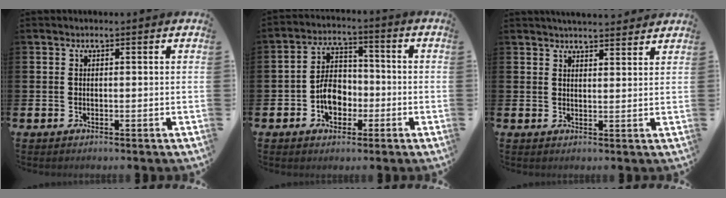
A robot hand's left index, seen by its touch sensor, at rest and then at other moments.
{"total": 6.0, "force": [-1.7, 4.3, 3.8], "torque": [-0.069, 0.015, -0.033]}
{"total": 3.6, "force": [3.5, 0.3, 0.3], "torque": [-0.008, -0.015, 0.064]}